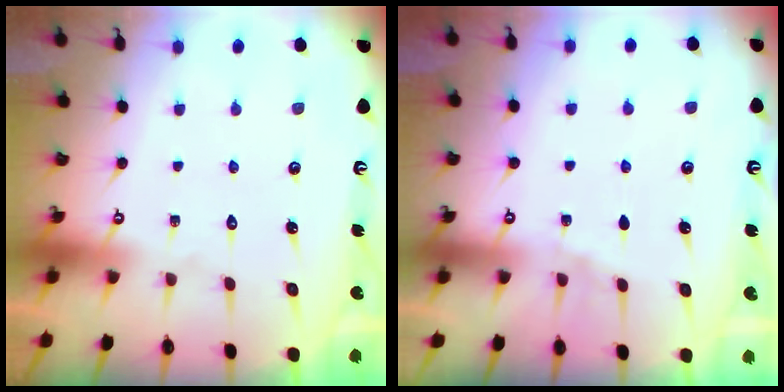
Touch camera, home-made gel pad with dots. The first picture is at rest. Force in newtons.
{"total": 3.7, "press": 2.9, "slide": 2.3}